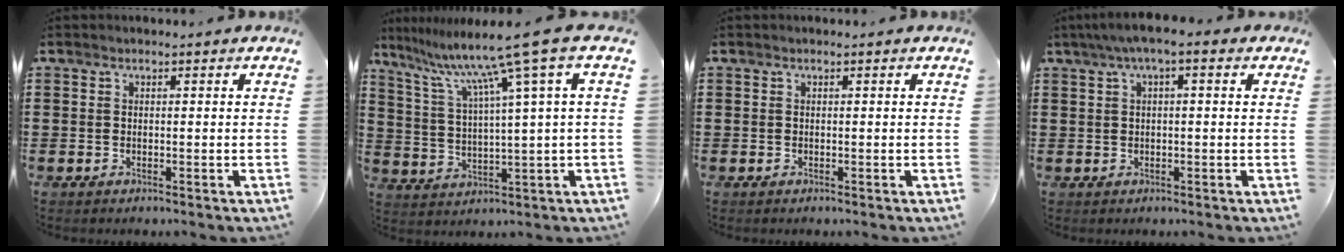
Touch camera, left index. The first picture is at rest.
{"total": 10.8, "force": [6.4, -1.2, 8.6], "torque": [-0.188, -0.031, 0.095]}
{"total": 0.0}
{"total": 2.8, "force": [0.3, 0.4, 2.7], "torque": [-0.049, 0.004, 0.003]}